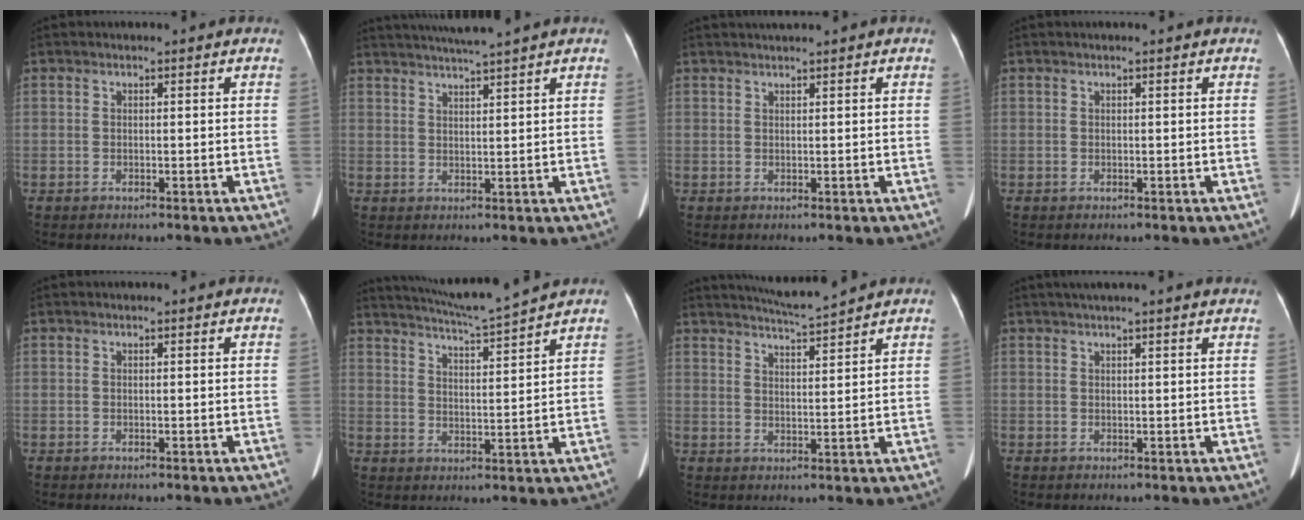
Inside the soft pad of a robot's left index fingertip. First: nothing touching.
{"total": 6.7, "force": [5.9, -1.6, 2.8], "torque": [-0.045, 0.011, 0.092]}
{"total": 1.8, "force": [1.6, -0.5, 0.7], "torque": [-0.008, 0.015, 0.035]}
{"total": 0.9, "force": [0.8, 0.0, 0.4], "torque": [-0.009, 0.018, 0.012]}
{"total": 0.0}
{"total": 10.1, "force": [9.4, -2.0, 3.1], "torque": [-0.063, -0.008, 0.153]}
{"total": 6.3, "force": [6.0, -1.2, 1.5], "torque": [-0.036, -0.001, 0.102]}
{"total": 7.6, "force": [6.6, 0.0, 3.8], "torque": [-0.055, 0.035, 0.076]}